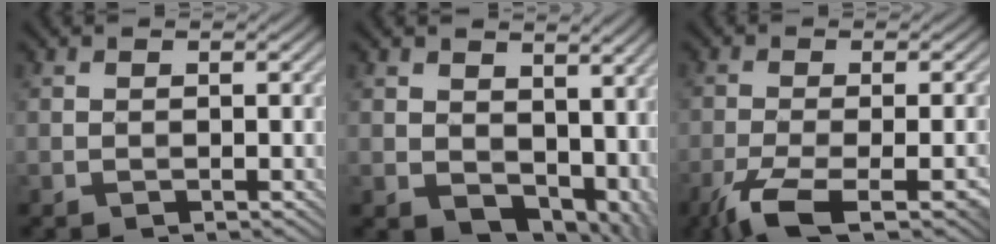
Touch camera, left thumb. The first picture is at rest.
{"total": 8.7, "force": [1.8, 6.3, 5.7], "torque": [-0.107, -0.030, 0.045]}
{"total": 9.2, "force": [-5.3, 2.4, 7.2], "torque": [-0.119, -0.012, -0.097]}